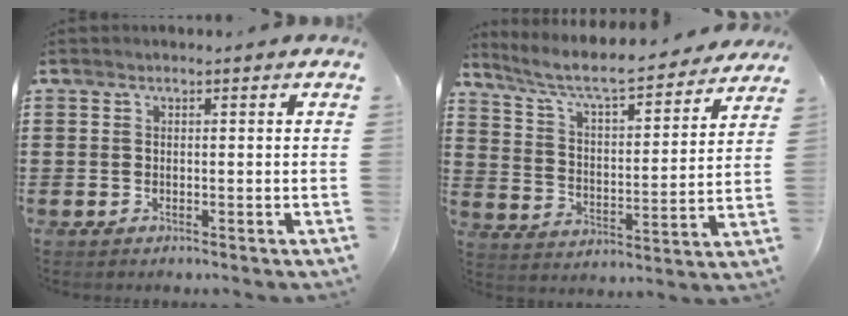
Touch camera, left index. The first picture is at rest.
{"total": 7.3, "force": [6.4, 0.5, 3.5], "torque": [-0.095, -0.042, 0.102]}